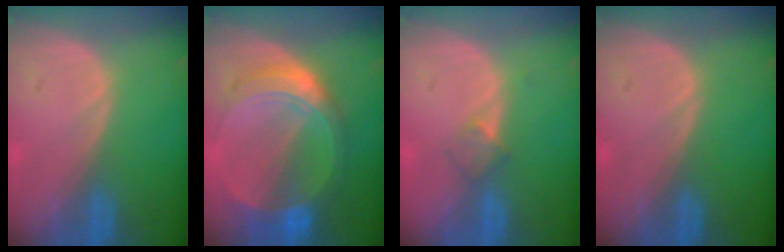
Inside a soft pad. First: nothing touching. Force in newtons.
{"total": 8.8, "press": 8.8, "slide": 0.6}
{"total": 2.3, "press": 2.0, "slide": 1.1}
{"total": 0.0}